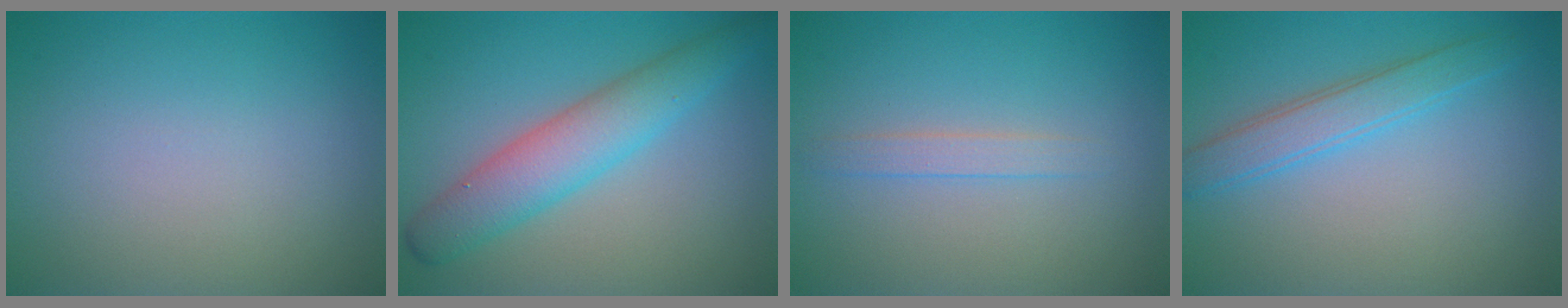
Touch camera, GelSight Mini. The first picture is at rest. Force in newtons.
{"total": 5.1, "press": 5.1, "slide": 0.3}
{"total": 1.3, "press": 1.3, "slide": 0.0}
{"total": 3.1, "press": 3.1, "slide": 0.1}